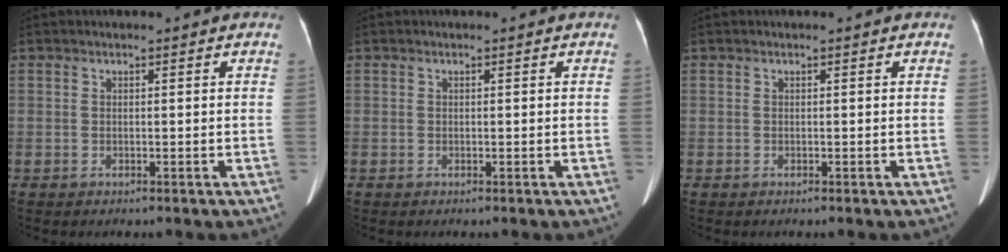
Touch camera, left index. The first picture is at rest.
{"total": 0.0}
{"total": 0.0}